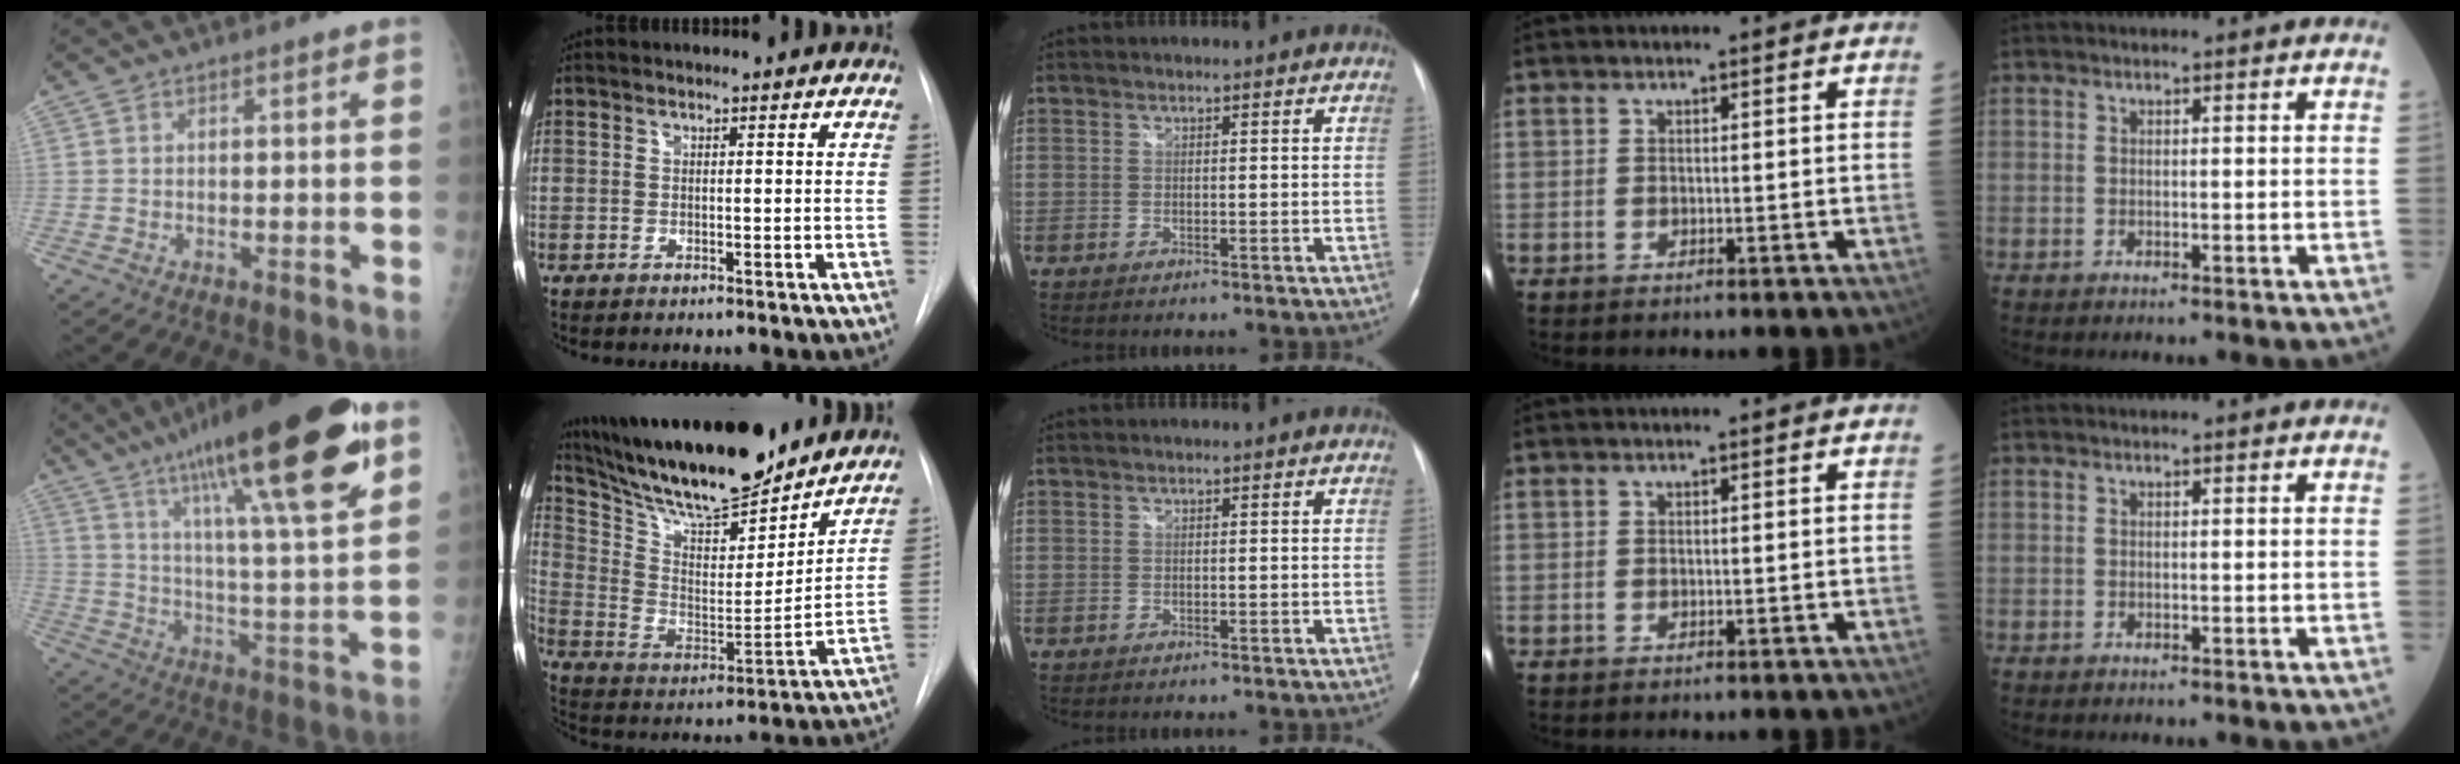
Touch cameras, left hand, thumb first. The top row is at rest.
{"thumb": {"total": 28.6, "force": [16.5, 5.0, 22.8], "torque": [-0.357, -0.040, 0.265]}, "index": {"total": 23.7, "force": [20.8, 4.6, 10.5], "torque": [-0.192, -0.007, 0.334]}}